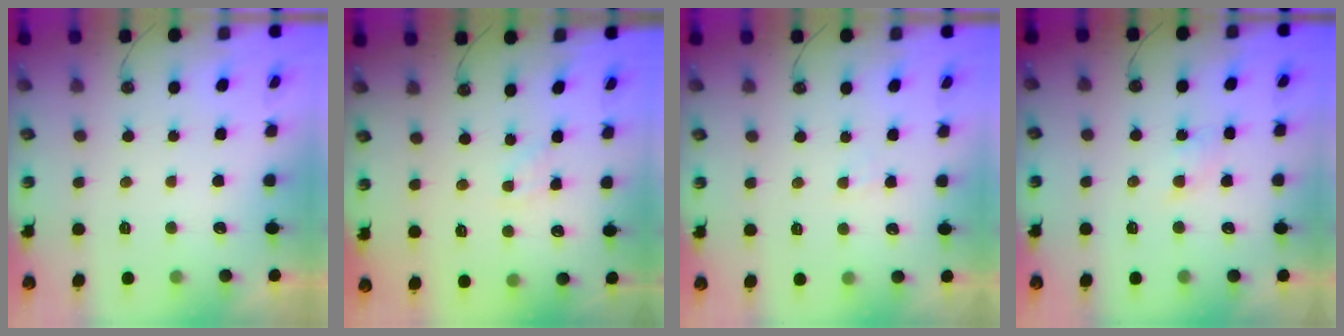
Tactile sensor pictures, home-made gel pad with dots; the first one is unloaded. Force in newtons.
{"total": 2.3, "press": 2.2, "slide": 0.4}
{"total": 3.1, "press": 3.1, "slide": 0.4}
{"total": 4.5, "press": 4.4, "slide": 0.7}